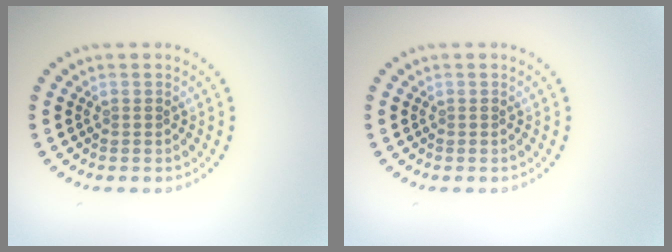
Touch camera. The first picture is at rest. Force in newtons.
{"total": 0.0}